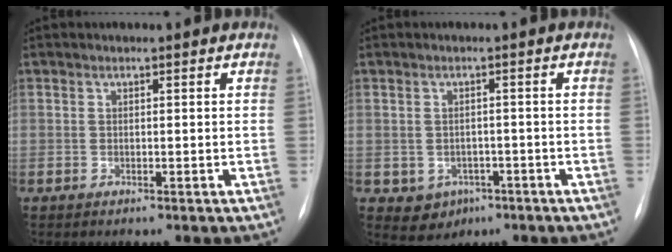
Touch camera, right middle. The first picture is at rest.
{"total": 4.3, "force": [-1.9, 3.6, 1.3], "torque": [-0.017, 0.007, -0.015]}